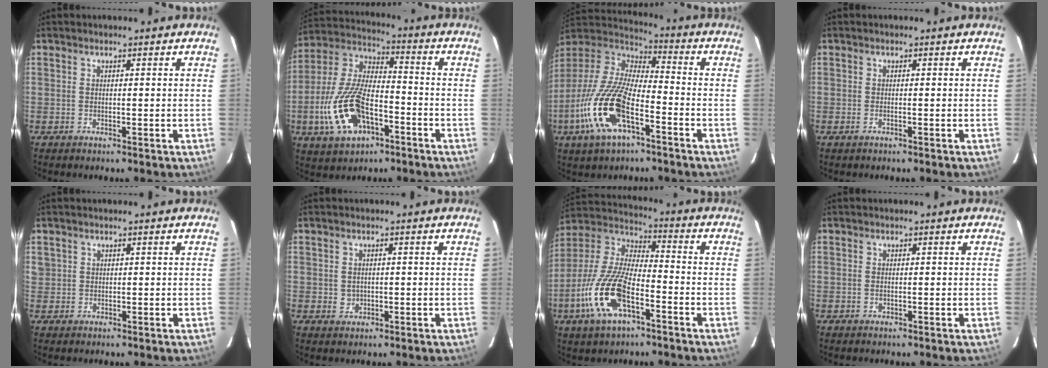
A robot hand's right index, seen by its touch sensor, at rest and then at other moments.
{"total": 17.4, "force": [-6.7, 8.5, 13.6], "torque": [-0.302, -0.002, -0.122]}
{"total": 20.4, "force": [-9.0, 8.0, 16.4], "torque": [-0.342, -0.034, -0.179]}
{"total": 0.5, "force": [-0.4, 0.2, 0.3], "torque": [-0.007, -0.002, -0.007]}
{"total": 1.4, "force": [0.4, 1.4, -0.1], "torque": [0.010, 0.001, 0.005]}
{"total": 2.1, "force": [-0.1, 2.0, 0.7], "torque": [-0.011, 0.003, 0.002]}
{"total": 17.2, "force": [-7.5, 6.7, 13.9], "torque": [-0.303, -0.012, -0.149]}
{"total": 0.6, "force": [-0.1, 0.4, 0.4], "torque": [-0.009, 0.000, -0.002]}